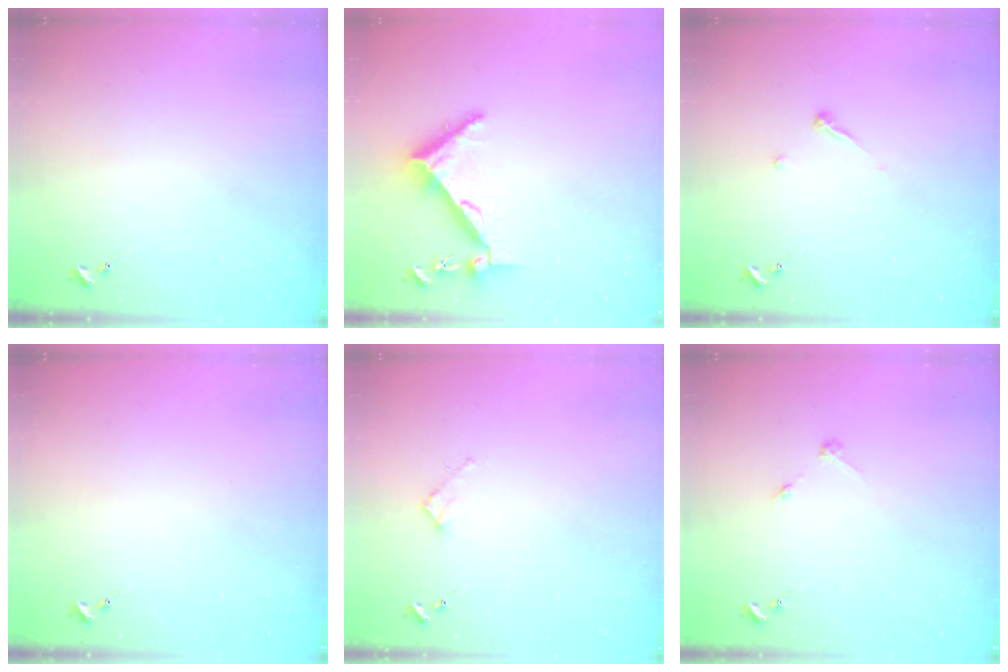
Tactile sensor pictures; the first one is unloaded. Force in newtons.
{"total": 6.3, "press": 6.2, "slide": 0.7}
{"total": 3.6, "press": 3.6, "slide": 0.4}
{"total": 0.0}
{"total": 2.7, "press": 2.7, "slide": 0.3}
{"total": 2.7, "press": 2.7, "slide": 0.3}